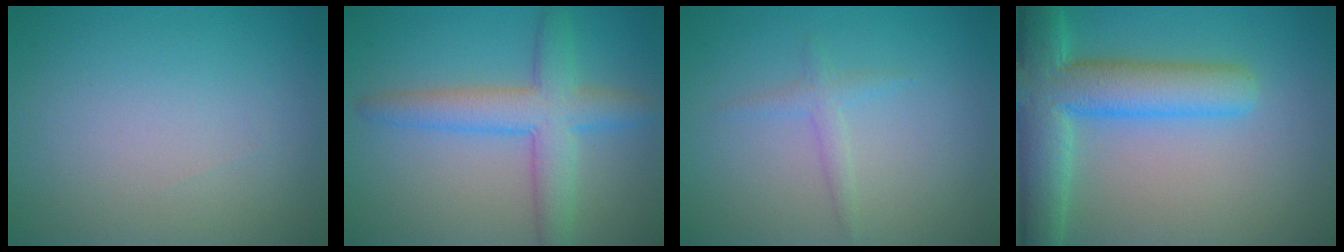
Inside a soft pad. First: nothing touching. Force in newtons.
{"total": 5.4, "press": 5.4, "slide": 0.1}
{"total": 1.3, "press": 1.3, "slide": 0.1}
{"total": 8.3, "press": 8.3, "slide": 0.7}